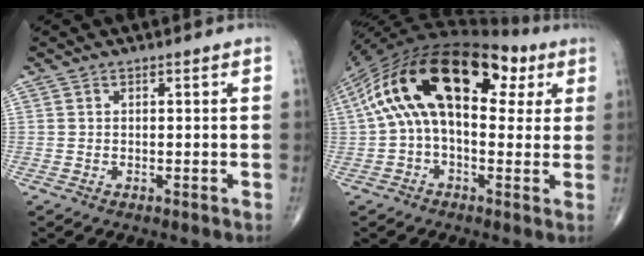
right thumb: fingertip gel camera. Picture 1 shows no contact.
{"total": 23.8, "force": [6.0, 13.0, 19.0], "torque": [-0.334, 0.059, 0.086]}